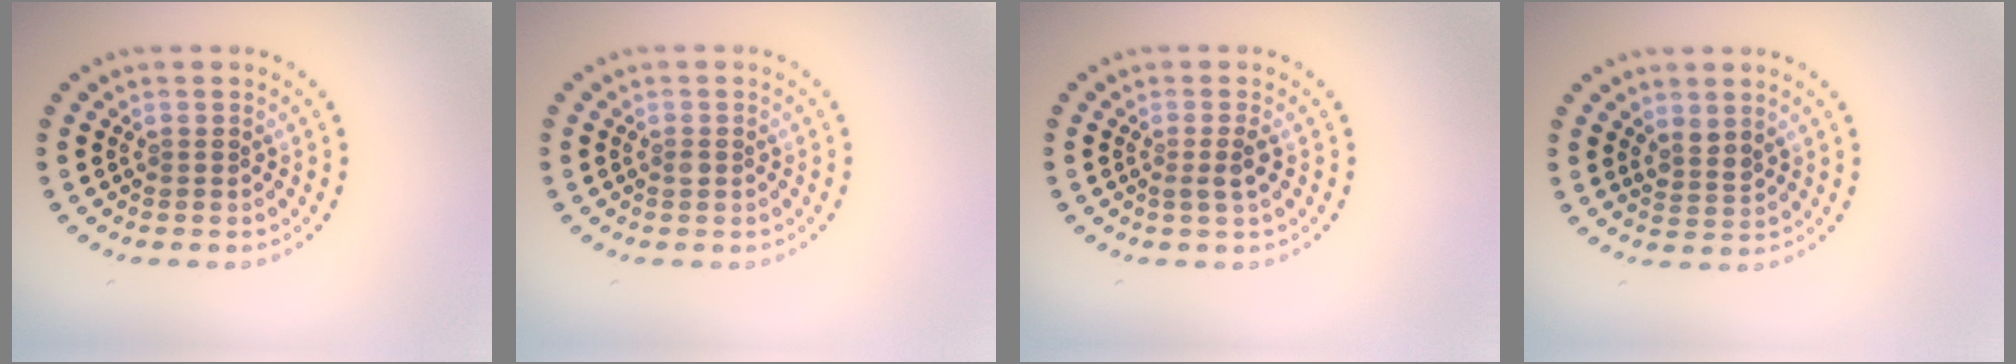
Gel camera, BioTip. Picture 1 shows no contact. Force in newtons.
{"total": 0.5, "press": 0.5, "slide": 0.1}
{"total": 1.5, "press": 1.2, "slide": 0.9}
{"total": 1.6, "press": 1.2, "slide": 1.0}